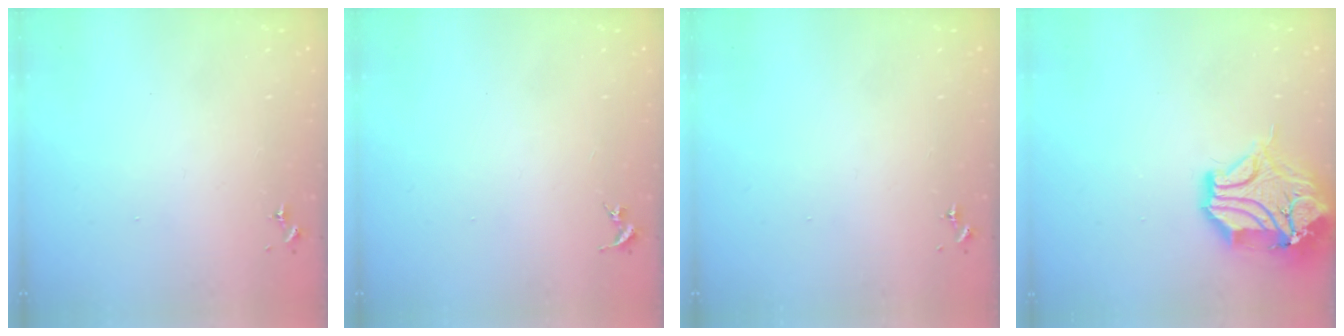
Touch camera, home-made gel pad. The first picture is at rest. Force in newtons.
{"total": 0.0}
{"total": 0.0}
{"total": 16.8, "press": 16.6, "slide": 2.4}